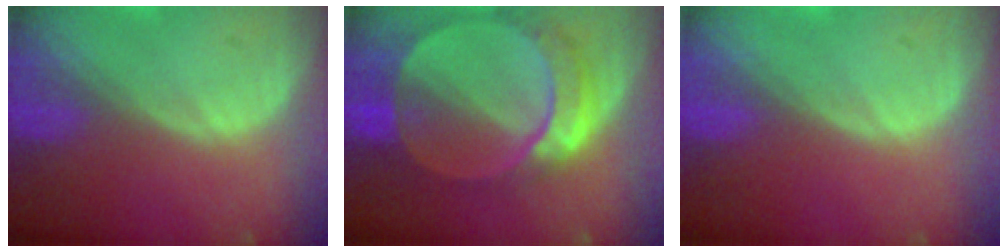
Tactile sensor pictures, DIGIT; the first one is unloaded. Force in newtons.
{"total": 9.8, "press": 8.3, "slide": 5.1}
{"total": 0.0}